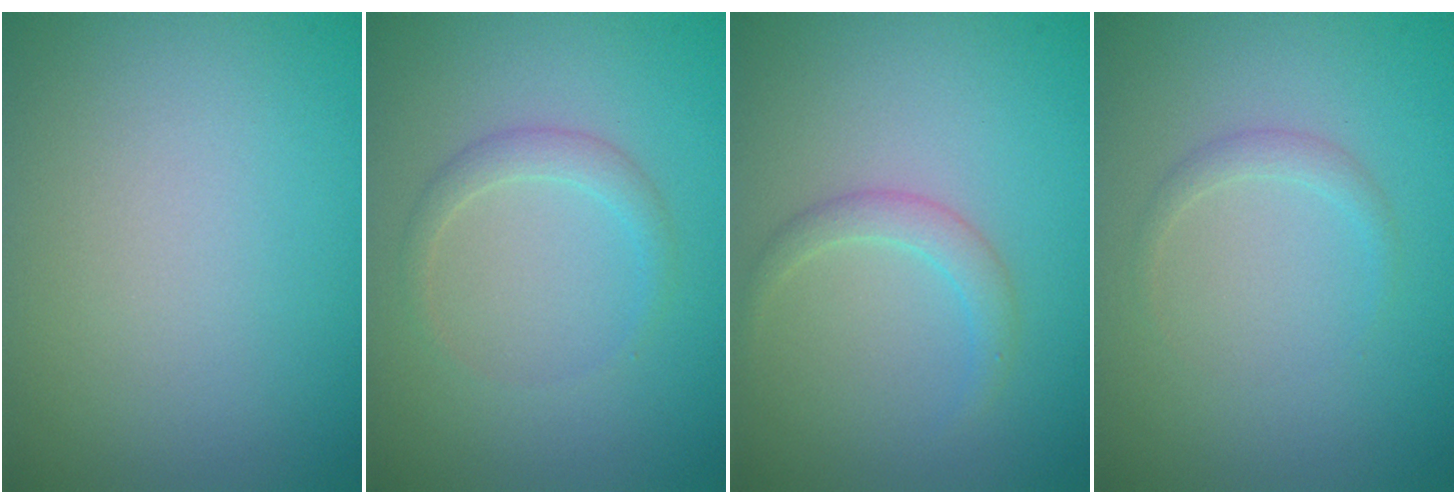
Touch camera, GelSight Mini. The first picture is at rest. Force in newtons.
{"total": 1.5, "press": 1.5, "slide": 0.0}
{"total": 1.7, "press": 1.7, "slide": 0.1}
{"total": 1.0, "press": 1.0, "slide": 0.1}